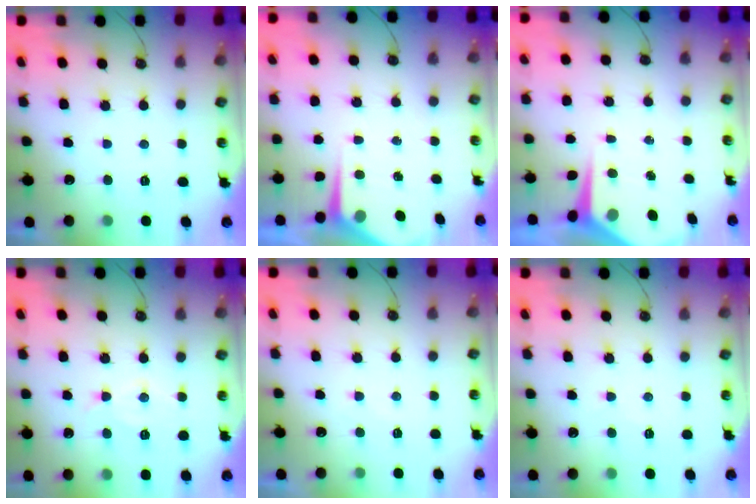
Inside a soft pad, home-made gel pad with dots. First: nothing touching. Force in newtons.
{"total": 4.6, "press": 4.6, "slide": 0.4}
{"total": 4.9, "press": 4.8, "slide": 0.5}
{"total": 10.0, "press": 9.9, "slide": 0.9}
{"total": 3.1, "press": 3.1, "slide": 0.4}
{"total": 2.9, "press": 2.9, "slide": 0.4}